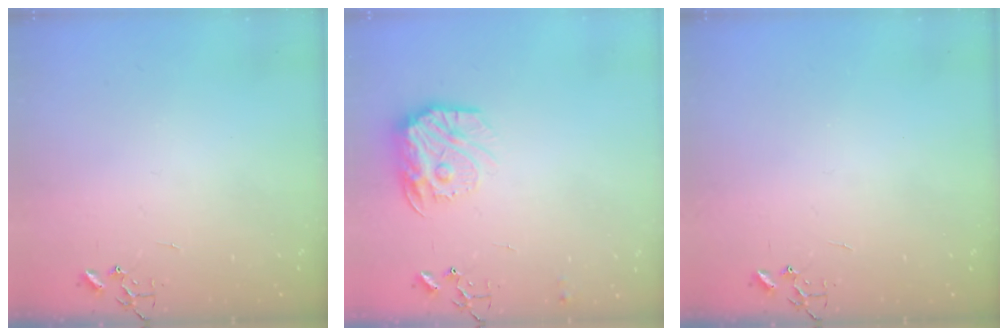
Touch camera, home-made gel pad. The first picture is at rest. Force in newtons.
{"total": 14.6, "press": 14.6, "slide": 1.0}
{"total": 0.0}